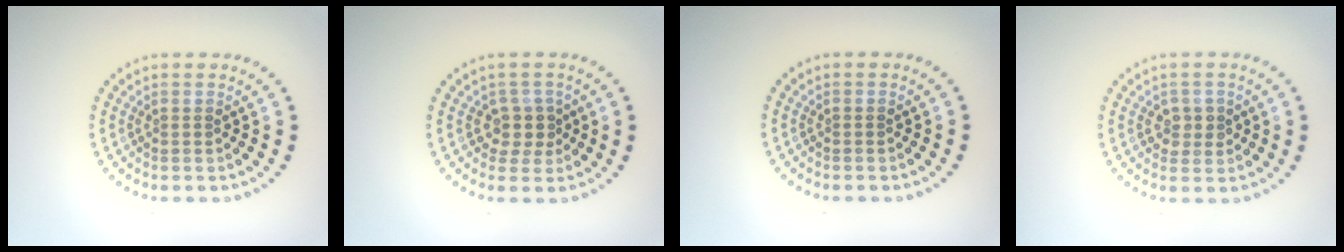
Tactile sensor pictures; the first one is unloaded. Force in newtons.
{"total": 2.3, "press": 1.9, "slide": 1.3}
{"total": 0.0}
{"total": 1.8, "press": 1.8, "slide": 0.2}